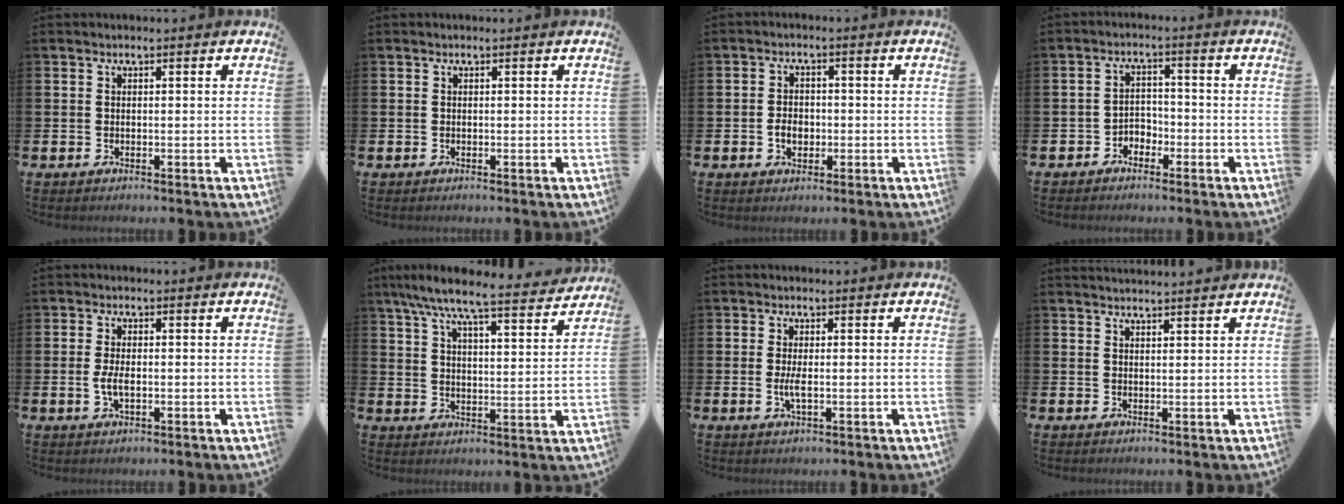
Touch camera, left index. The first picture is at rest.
{"total": 0.0}
{"total": 3.0, "force": [-0.8, 2.2, 1.9], "torque": [-0.013, -0.007, -0.022]}
{"total": 2.6, "force": [-2.1, 1.5, 0.2], "torque": [-0.012, 0.005, -0.049]}
{"total": 2.7, "force": [-0.3, 1.2, 2.3], "torque": [-0.044, -0.004, -0.010]}
{"total": 8.2, "force": [7.4, 0.9, 3.4], "torque": [-0.076, -0.053, 0.123]}
{"total": 2.1, "force": [-0.2, 0.5, 2.0], "torque": [-0.030, -0.005, -0.006]}
{"total": 2.0, "force": [2.0, -0.1, 0.1], "torque": [0.011, -0.014, 0.033]}